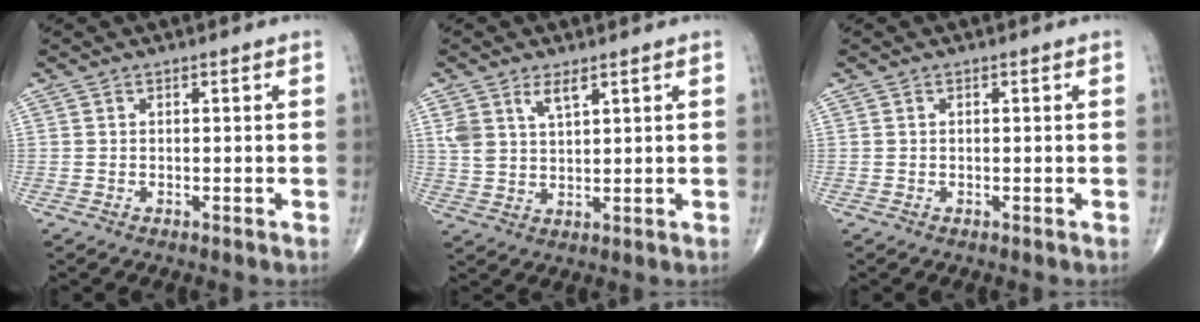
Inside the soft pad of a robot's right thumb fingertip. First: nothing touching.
{"total": 5.2, "force": [3.0, 2.3, 3.6], "torque": [-0.068, -0.013, 0.064]}
{"total": 0.0}